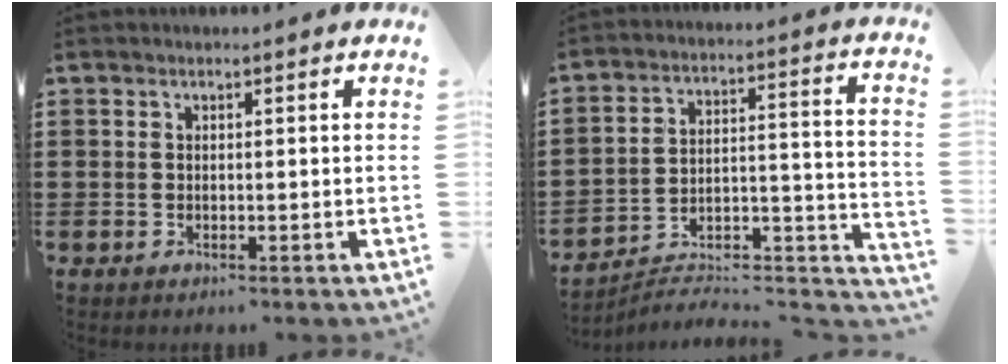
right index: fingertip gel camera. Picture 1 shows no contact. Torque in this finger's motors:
{"motor_torque": [-0.86, 0.26, -1.05, -0.21]}